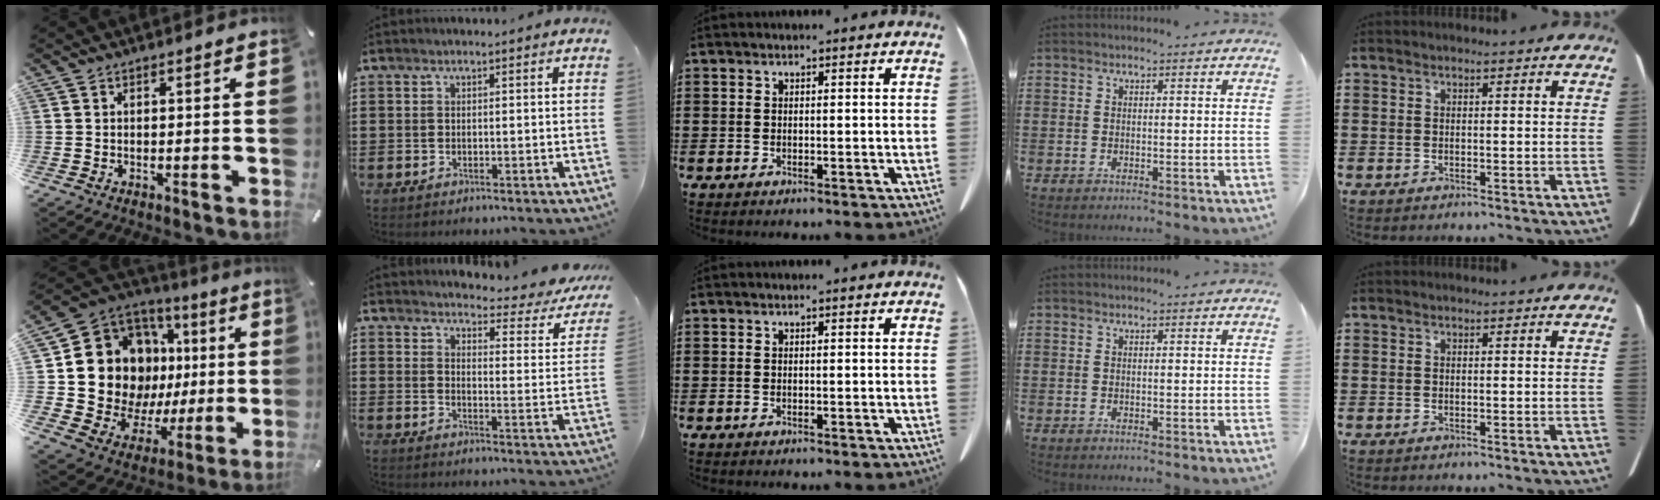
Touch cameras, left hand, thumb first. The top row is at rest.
{"thumb": {"total": 17.8, "force": [4.0, 14.6, 9.4], "torque": [-0.169, -0.052, 0.095]}, "index": {"total": 3.3, "force": [3.2, 0.2, 1.1], "torque": [-0.027, -0.034, 0.044]}}